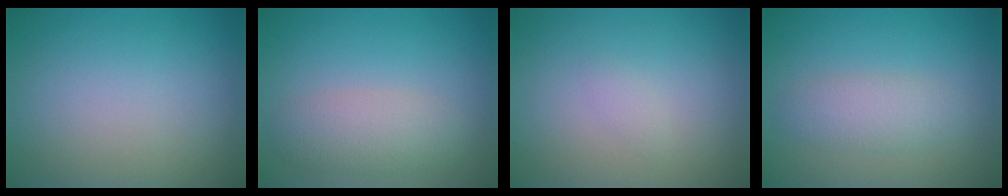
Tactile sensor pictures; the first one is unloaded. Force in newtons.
{"total": 3.0, "press": 3.0, "slide": 0.2}
{"total": 0.6, "press": 0.6, "slide": 0.1}
{"total": 2.4, "press": 2.4, "slide": 0.1}